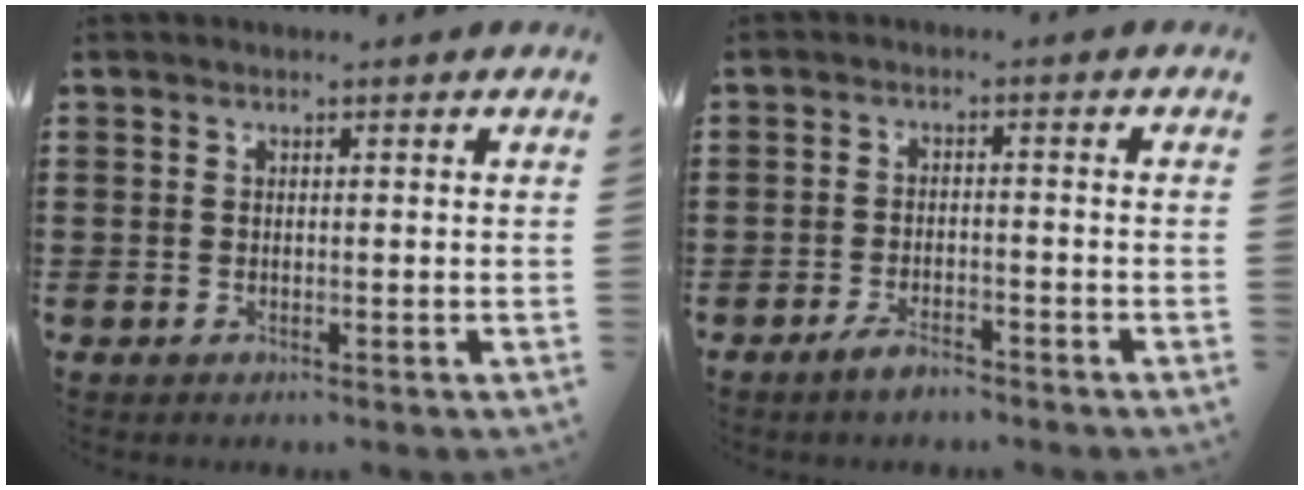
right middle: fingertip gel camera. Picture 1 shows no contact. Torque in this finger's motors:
{"motor_torque": [1.40, 0.08, 0.41, 0.11]}